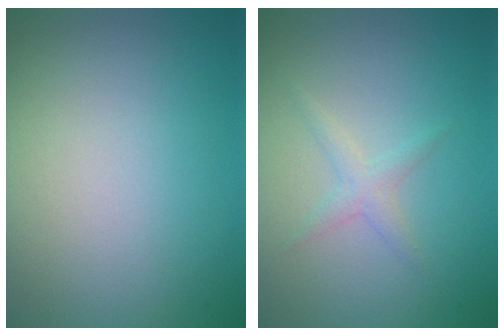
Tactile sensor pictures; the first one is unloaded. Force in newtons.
{"total": 1.8, "press": 1.8, "slide": 0.1}